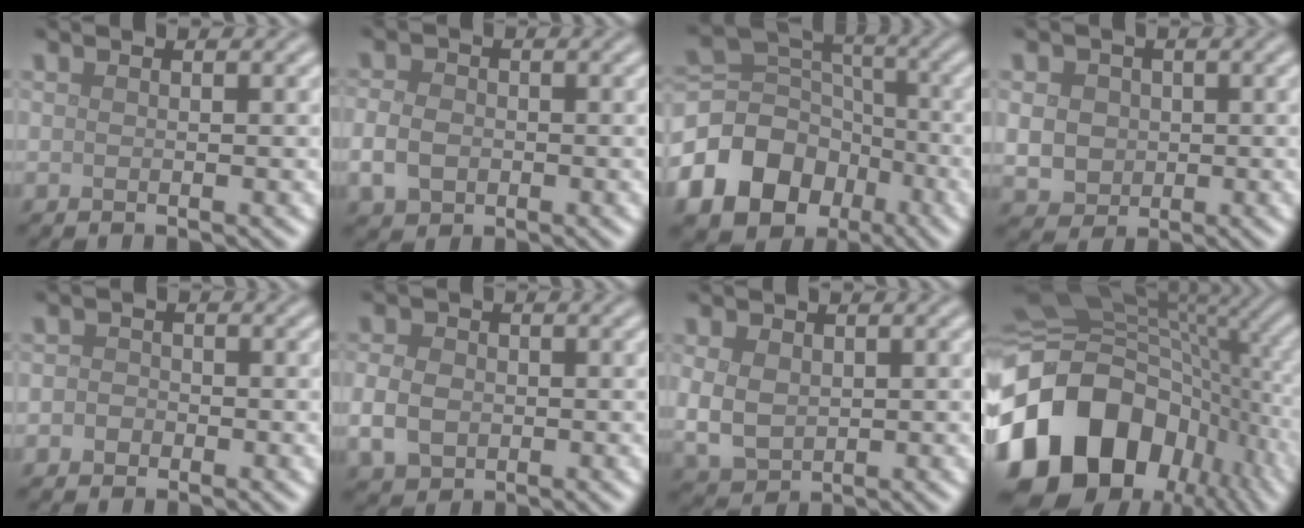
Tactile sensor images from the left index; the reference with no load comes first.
{"total": 3.3, "force": [-0.9, 2.6, 1.9], "torque": [-0.041, -0.003, -0.022]}
{"total": 13.8, "force": [-6.8, 10.9, 4.9], "torque": [-0.128, -0.023, -0.126]}
{"total": 3.5, "force": [0.0, 3.1, 1.6], "torque": [-0.037, -0.002, -0.001]}
{"total": 1.6, "force": [-0.4, 1.5, 0.6], "torque": [0.010, 0.004, -0.019]}
{"total": 3.7, "force": [-0.7, 2.9, 2.2], "torque": [-0.050, -0.004, -0.017]}
{"total": 3.6, "force": [0.3, 2.8, 2.3], "torque": [-0.056, -0.003, 0.010]}
{"total": 17.9, "force": [-5.7, 12.4, 11.6], "torque": [-0.239, -0.011, -0.101]}